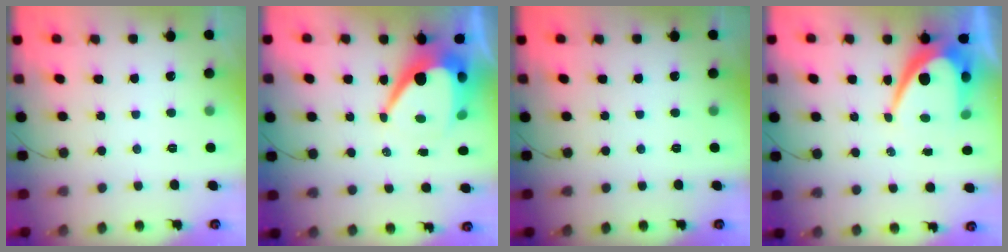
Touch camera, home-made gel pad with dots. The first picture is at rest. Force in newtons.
{"total": 13.4, "press": 13.4, "slide": 1.2}
{"total": 0.0}
{"total": 11.5, "press": 11.4, "slide": 0.9}